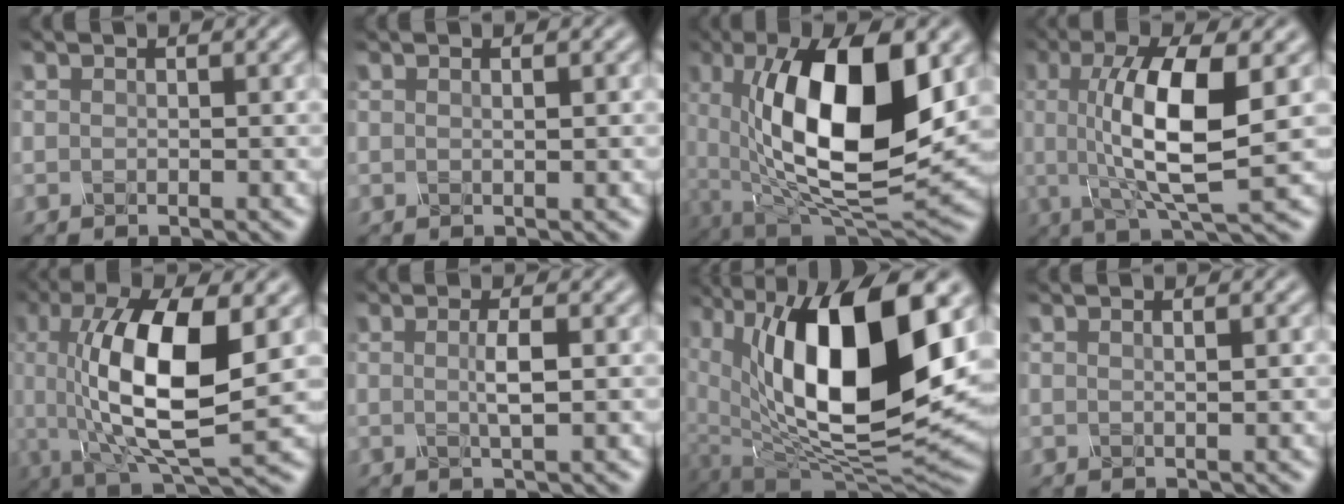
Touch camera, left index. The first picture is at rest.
{"total": 1.5, "force": [0.4, 0.6, 1.3], "torque": [-0.008, 0.001, -0.007]}
{"total": 14.0, "force": [1.8, 5.8, 12.6], "torque": [-0.197, -0.011, 0.029]}
{"total": 9.3, "force": [0.5, 2.8, 8.9], "torque": [-0.148, -0.003, 0.010]}
{"total": 11.4, "force": [0.4, 4.0, 10.6], "torque": [-0.193, -0.001, 0.009]}
{"total": 2.0, "force": [-0.1, 0.4, 2.0], "torque": [-0.037, 0.003, -0.005]}
{"total": 16.5, "force": [3.8, 7.6, 14.1], "torque": [-0.237, -0.008, 0.066]}
{"total": 1.8, "force": [0.5, 0.7, 1.6], "torque": [-0.010, 0.002, -0.009]}